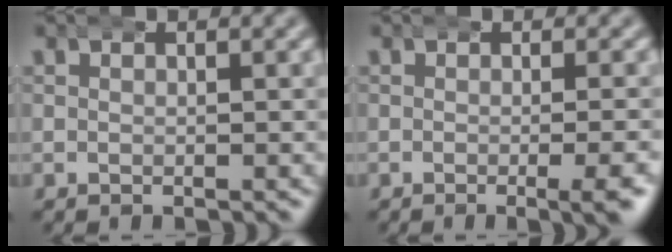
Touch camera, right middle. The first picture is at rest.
{"total": 2.7, "force": [-1.2, -0.1, 2.4], "torque": [-0.028, 0.004, -0.021]}